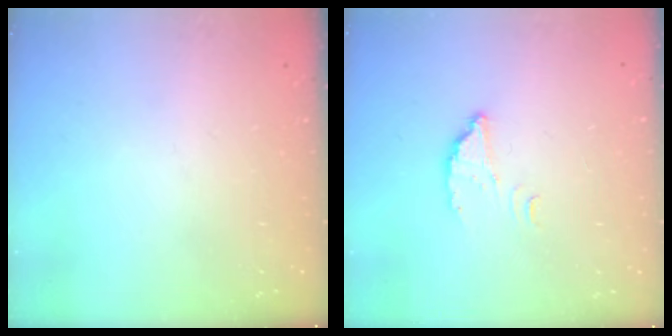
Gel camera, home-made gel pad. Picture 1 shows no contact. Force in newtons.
{"total": 2.4, "press": 2.4, "slide": 0.2}